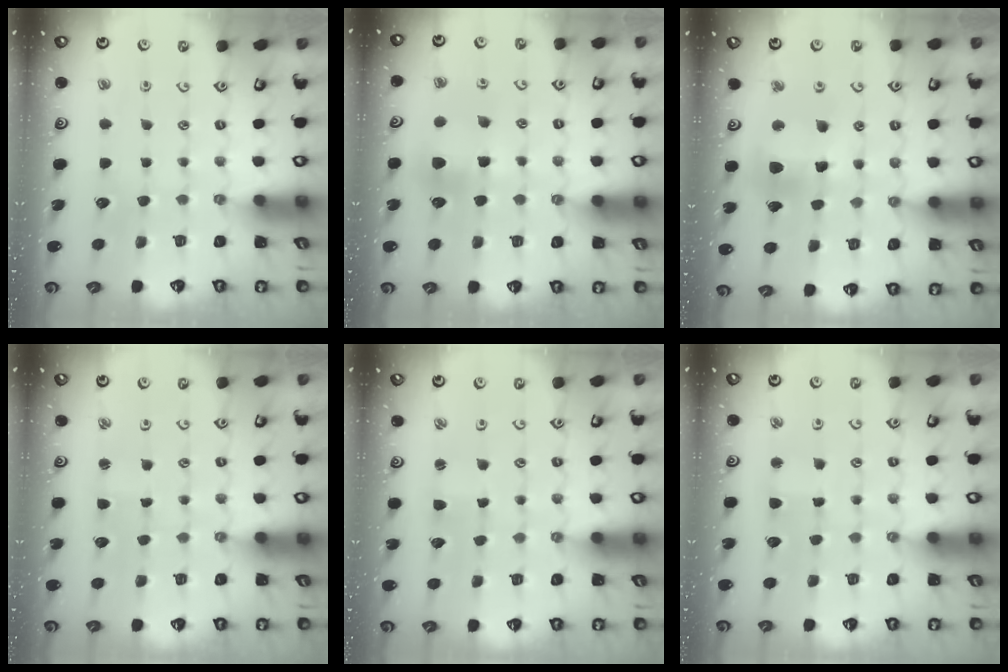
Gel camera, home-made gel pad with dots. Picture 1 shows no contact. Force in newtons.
{"total": 5.4, "press": 5.4, "slide": 0.2}
{"total": 10.9, "press": 10.7, "slide": 2.1}
{"total": 0.8, "press": 0.8, "slide": 0.2}
{"total": 1.6, "press": 1.6, "slide": 0.2}
{"total": 2.9, "press": 2.9, "slide": 0.3}